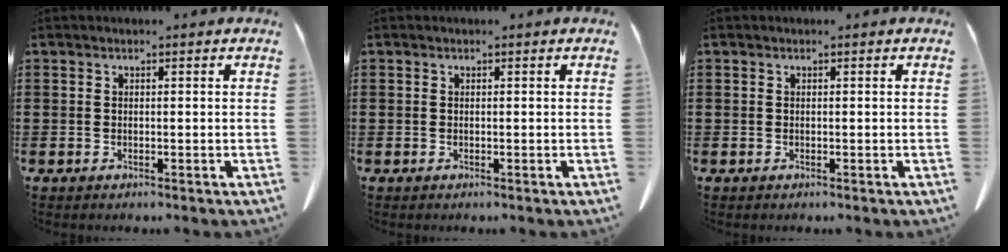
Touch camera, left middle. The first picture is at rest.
{"total": 0.0}
{"total": 0.0}